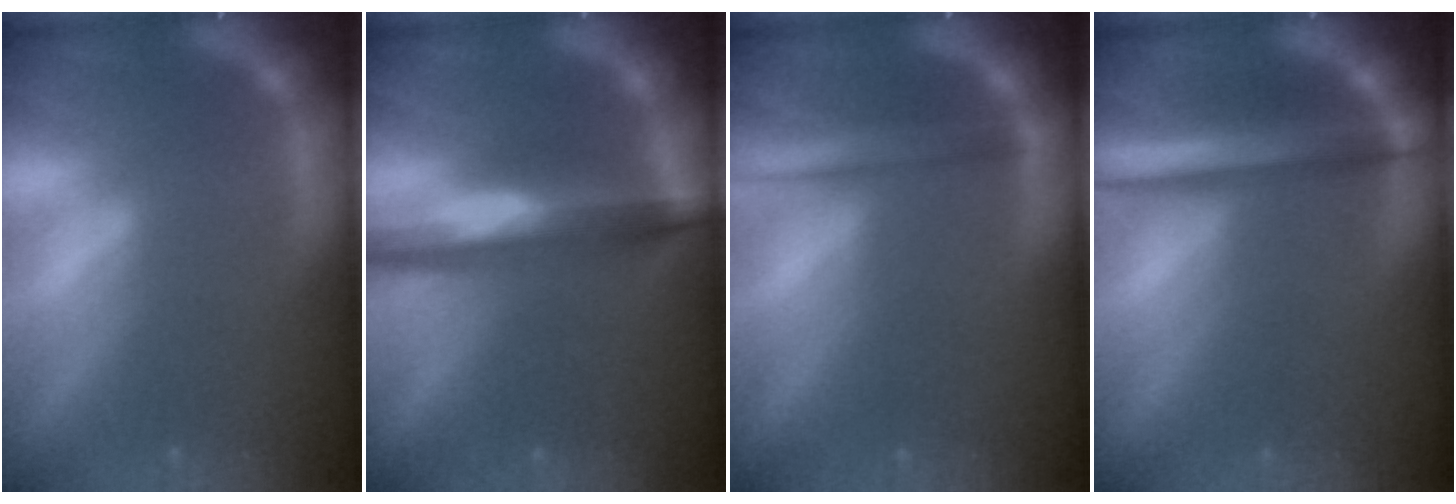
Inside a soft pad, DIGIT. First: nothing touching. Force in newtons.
{"total": 6.5}
{"total": 2.9}
{"total": 5.5}